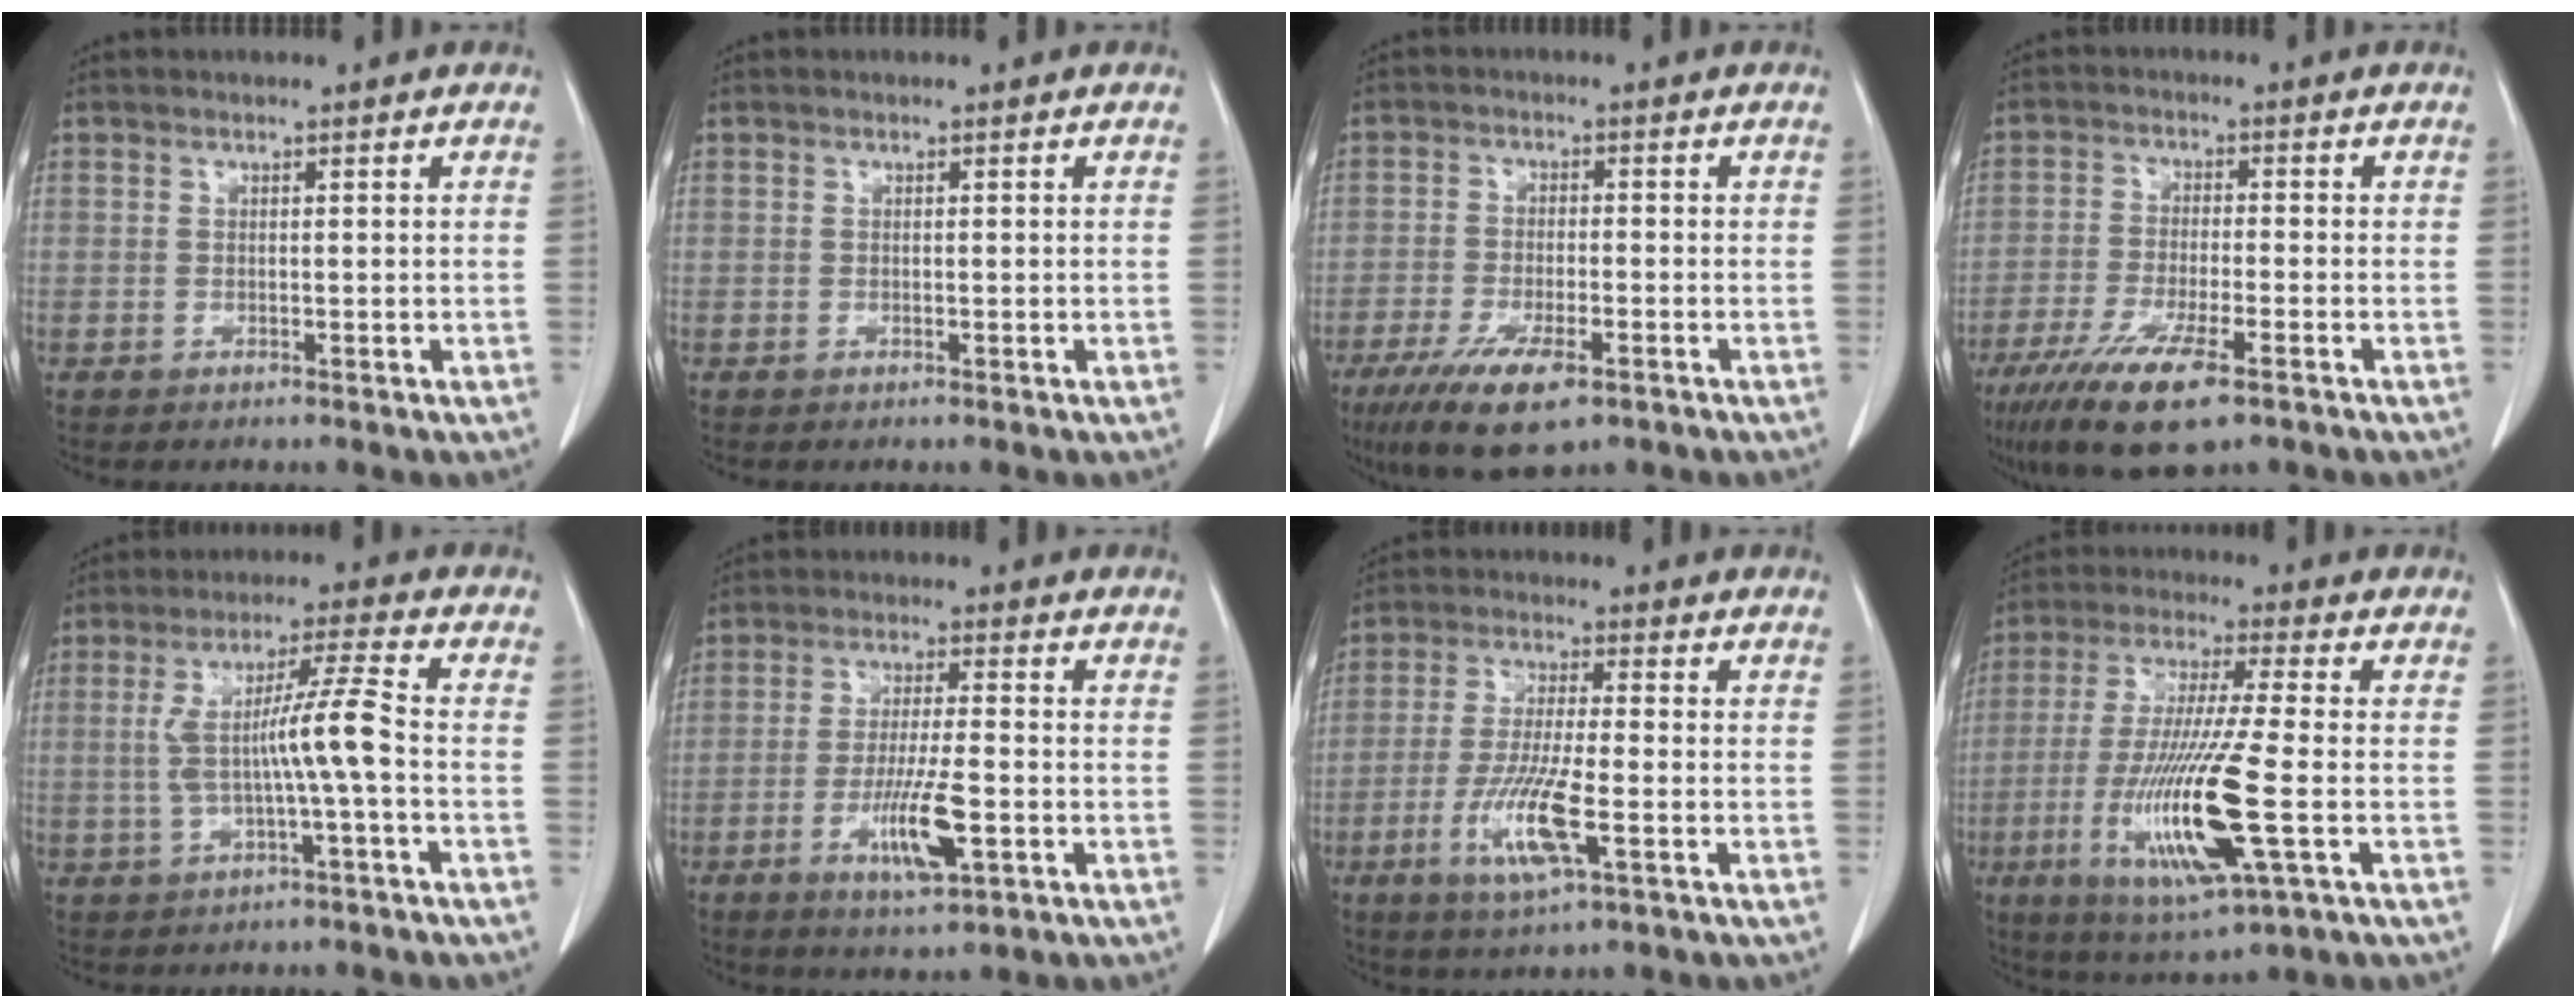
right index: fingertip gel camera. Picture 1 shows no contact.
{"total": 0.0}
{"total": 9.4, "force": [-5.6, 2.9, 7.0], "torque": [-0.125, -0.017, -0.093]}
{"total": 10.9, "force": [-6.8, 2.1, 8.3], "torque": [-0.151, -0.025, -0.114]}
{"total": 7.9, "force": [-0.9, -0.6, 7.8], "torque": [-0.150, 0.017, -0.013]}
{"total": 8.3, "force": [-3.0, 1.2, 7.7], "torque": [-0.145, -0.013, -0.050]}
{"total": 9.6, "force": [-3.5, 0.9, 8.8], "torque": [-0.180, -0.018, -0.067]}
{"total": 16.5, "force": [-4.4, 0.9, 15.8], "torque": [-0.325, -0.029, -0.078]}